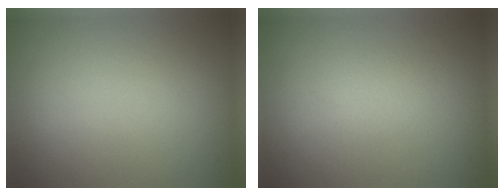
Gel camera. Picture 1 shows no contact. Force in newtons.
{"total": 0.7, "press": 0.7, "slide": 0.0}